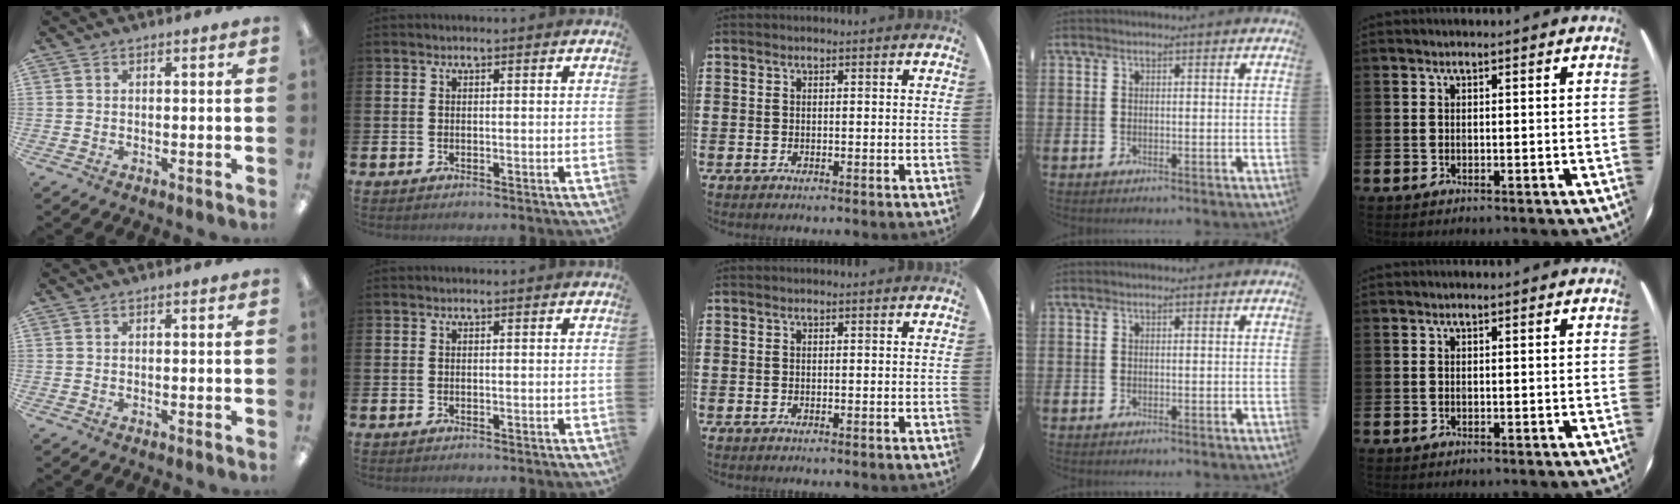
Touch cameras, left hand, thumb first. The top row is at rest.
{}